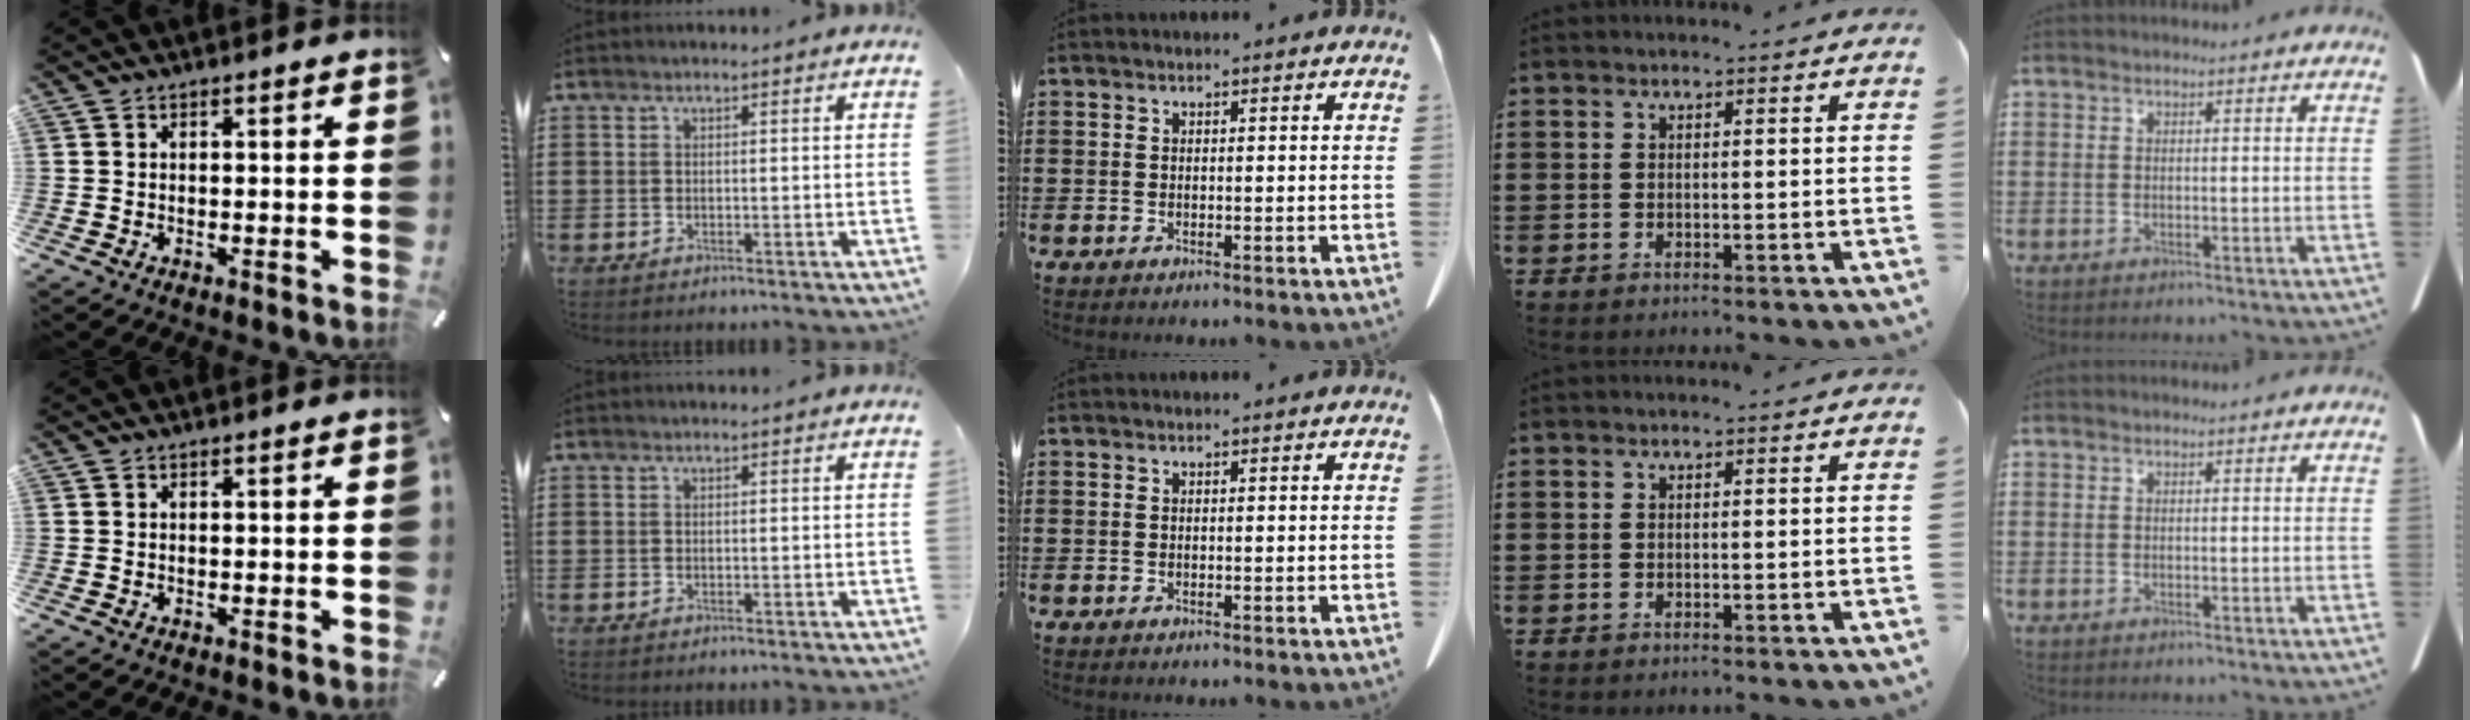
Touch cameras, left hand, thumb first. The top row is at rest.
{}